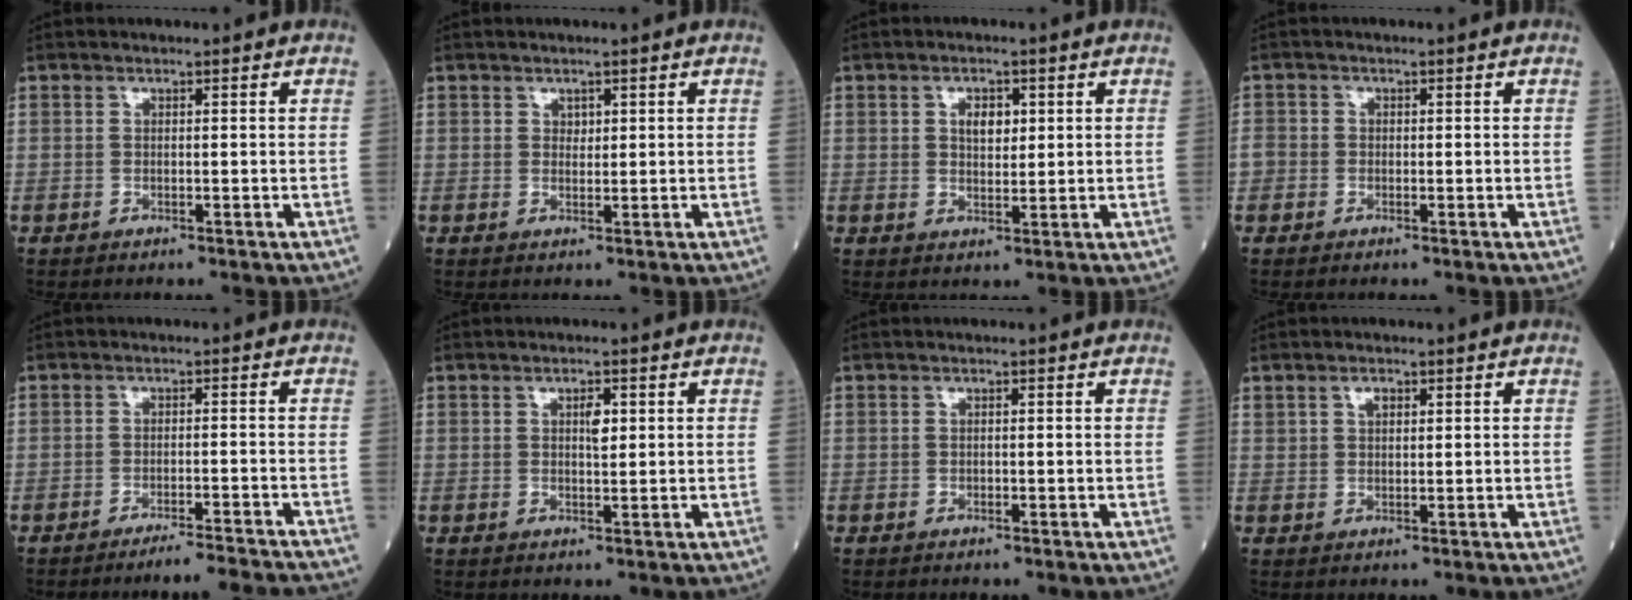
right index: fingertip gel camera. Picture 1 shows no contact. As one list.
[{"total": 1.0, "force": [0.5, 0.7, 0.5], "torque": [-0.001, -0.003, 0.008]}, {"total": 3.2, "force": [1.0, 1.8, 2.5], "torque": [-0.038, 0.001, 0.016]}, {"total": 2.7, "force": [-0.6, 2.5, 0.7], "torque": [-0.013, 0.009, -0.016]}, {"total": 7.7, "force": [-7.2, -1.5, 2.3], "torque": [-0.005, -0.015, -0.101]}, {"total": 2.1, "force": [0.6, 0.7, 1.9], "torque": [-0.031, -0.001, 0.011]}, {"total": 0.0}, {"total": 1.8, "force": [0.9, 1.0, 1.1], "torque": [-0.020, 0.003, 0.018]}]